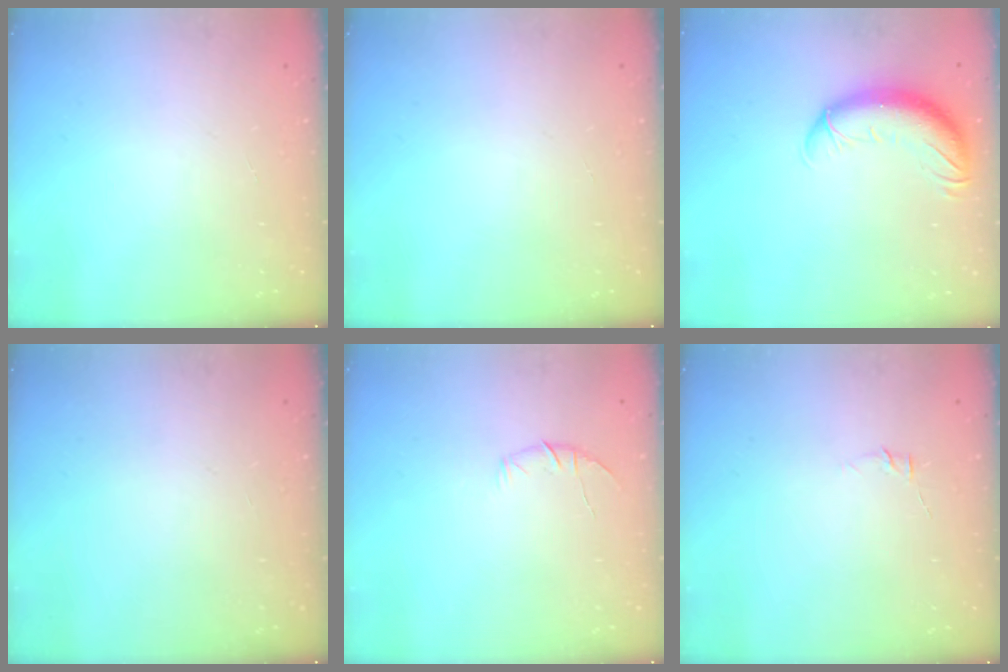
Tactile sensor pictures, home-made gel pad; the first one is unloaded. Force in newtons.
{"total": 0.0}
{"total": 12.3, "press": 11.9, "slide": 3.1}
{"total": 0.0}
{"total": 6.4, "press": 6.2, "slide": 1.6}
{"total": 4.1, "press": 4.1, "slide": 0.8}